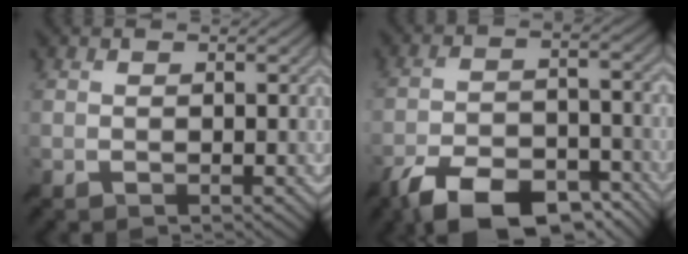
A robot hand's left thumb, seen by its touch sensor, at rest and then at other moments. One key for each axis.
{"total": 12.4, "fx": -8.8, "fy": 4.6, "fz": 7.4, "tx": -0.136, "ty": -0.007, "tz": -0.158}